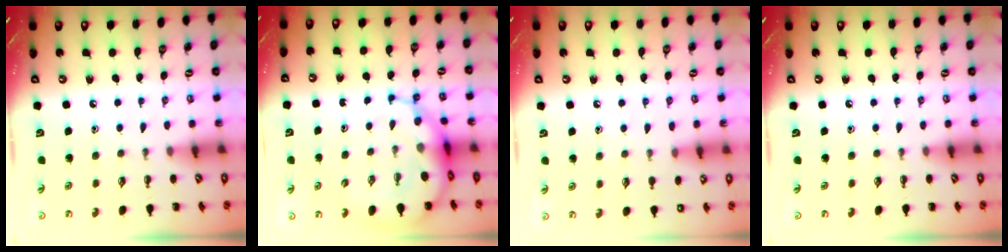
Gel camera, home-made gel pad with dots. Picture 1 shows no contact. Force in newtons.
{"total": 10.0, "press": 9.5, "slide": 3.0}
{"total": 7.1, "press": 6.8, "slide": 2.2}
{"total": 0.0}